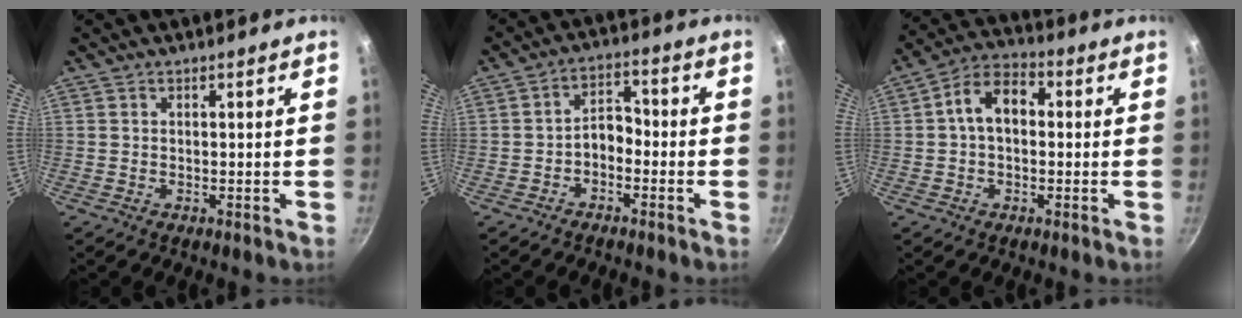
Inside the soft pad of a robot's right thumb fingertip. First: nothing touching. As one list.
[{"total": 4.7, "force": [-2.0, 3.0, 3.0], "torque": [-0.030, 0.035, -0.040]}, {"total": 8.7, "force": [0.6, 5.9, 6.4], "torque": [-0.084, 0.031, -0.004]}]